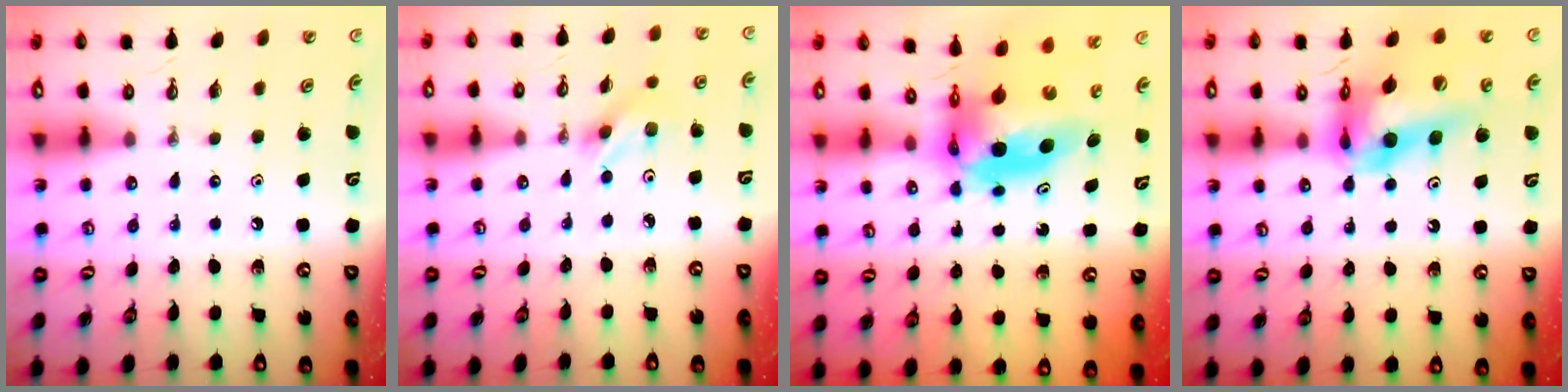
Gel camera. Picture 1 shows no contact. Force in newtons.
{"total": 3.0, "press": 3.0, "slide": 0.4}
{"total": 8.3, "press": 8.3, "slide": 0.7}
{"total": 18.8, "press": 18.7, "slide": 1.7}